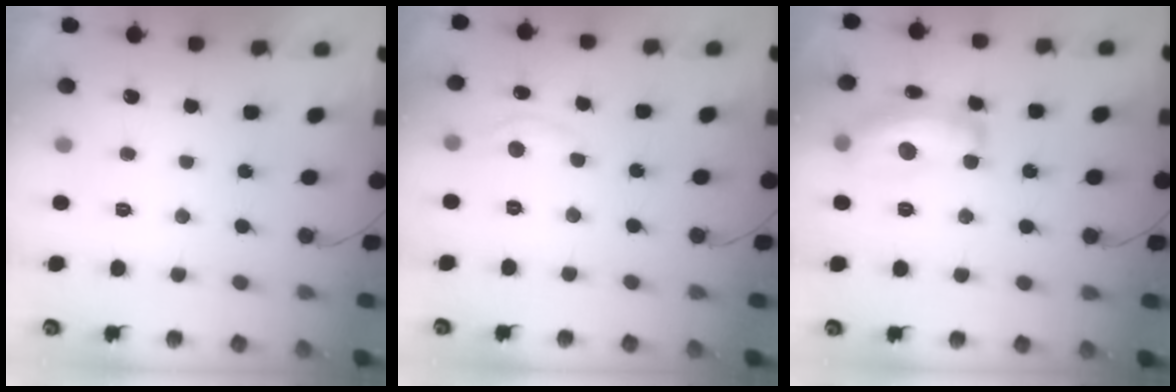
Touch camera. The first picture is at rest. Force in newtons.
{"total": 5.1, "press": 5.0, "slide": 0.7}
{"total": 16.0, "press": 16.0, "slide": 0.8}